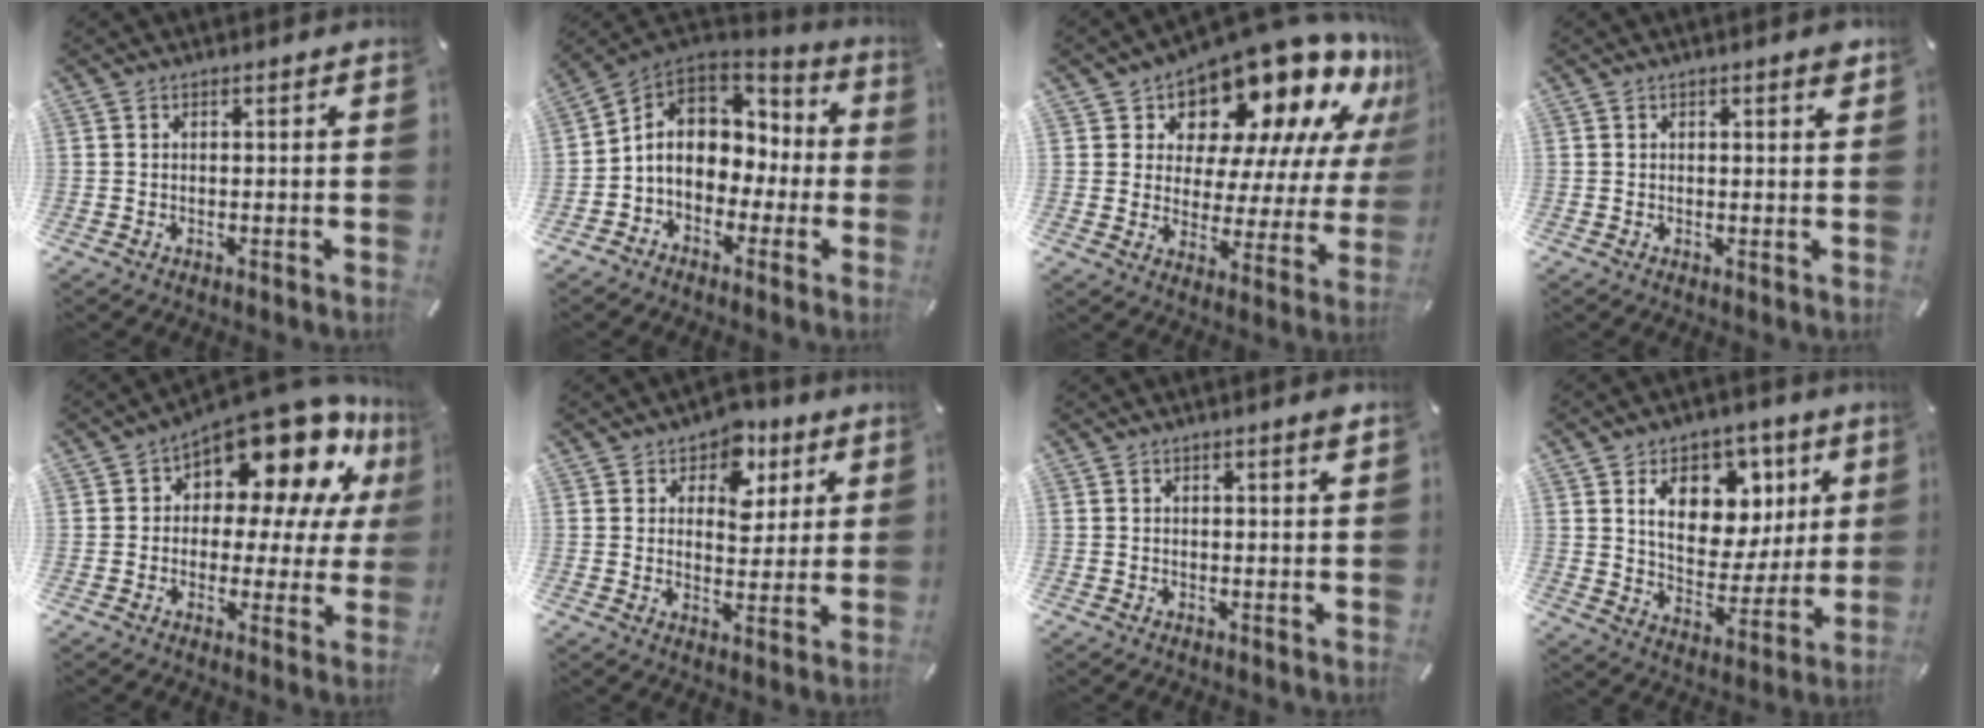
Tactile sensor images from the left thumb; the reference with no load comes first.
{"total": 10.8, "force": [-0.8, 9.3, 5.4], "torque": [-0.103, 0.008, -0.010]}
{"total": 17.3, "force": [14.5, 7.2, 6.0], "torque": [-0.089, -0.133, 0.242]}
{"total": 1.7, "force": [0.9, 0.4, 1.3], "torque": [-0.011, -0.005, 0.012]}
{"total": 16.1, "force": [10.6, 8.0, 9.1], "torque": [-0.141, -0.091, 0.183]}
{"total": 8.4, "force": [3.9, 6.4, 3.9], "torque": [-0.042, -0.023, 0.063]}
{"total": 1.6, "force": [0.7, 0.2, 1.4], "torque": [-0.020, -0.002, 0.010]}
{"total": 15.2, "force": [6.8, 11.0, 8.0], "torque": [-0.119, -0.027, 0.122]}